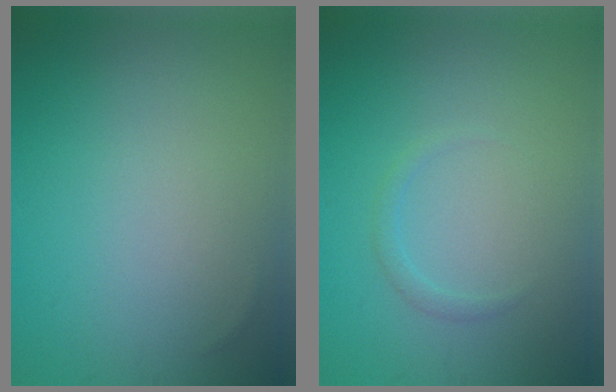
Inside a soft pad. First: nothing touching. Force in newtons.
{"total": 0.9, "press": 0.9, "slide": 0.1}